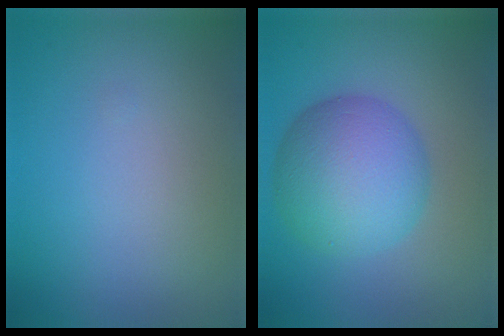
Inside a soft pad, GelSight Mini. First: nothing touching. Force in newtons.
{"total": 7.9, "press": 7.9, "slide": 0.1}